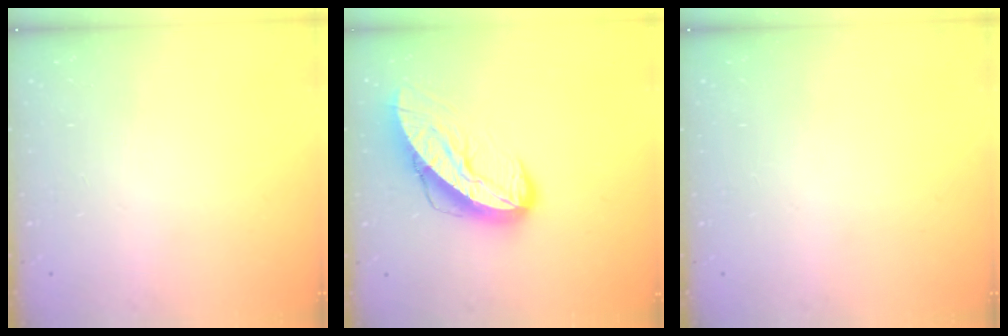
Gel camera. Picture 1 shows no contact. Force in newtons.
{"total": 10.6, "press": 10.6, "slide": 0.9}
{"total": 0.0}